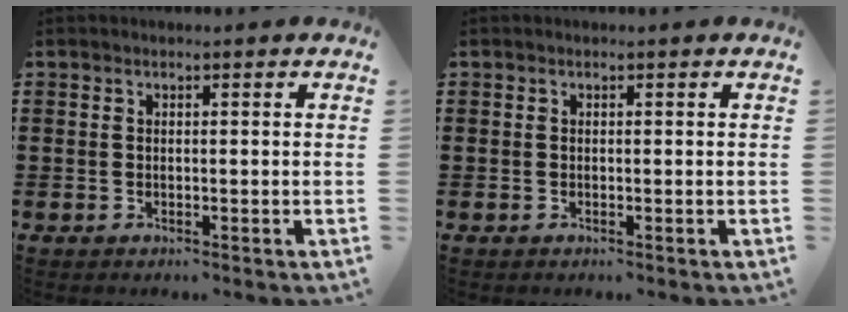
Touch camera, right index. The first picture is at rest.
{"total": 0.0}